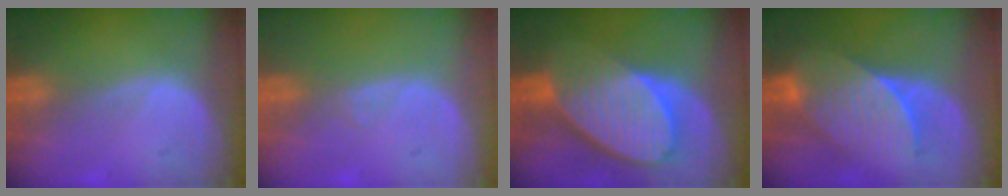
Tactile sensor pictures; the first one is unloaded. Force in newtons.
{"total": 0.6, "press": 0.4, "slide": 0.4}
{"total": 10.3, "press": 9.0, "slide": 5.0}
{"total": 7.2, "press": 7.1, "slide": 1.1}